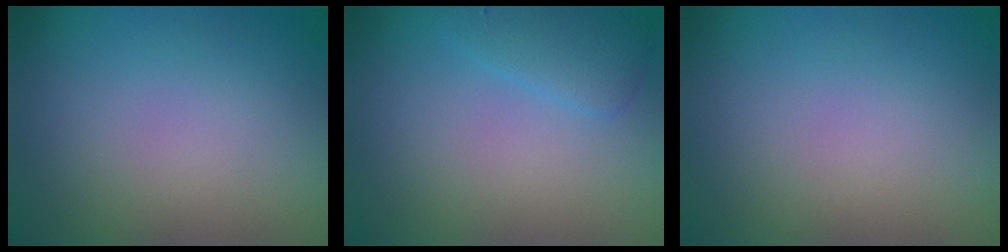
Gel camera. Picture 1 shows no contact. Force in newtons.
{"total": 1.9, "press": 1.9, "slide": 0.1}
{"total": 0.0}